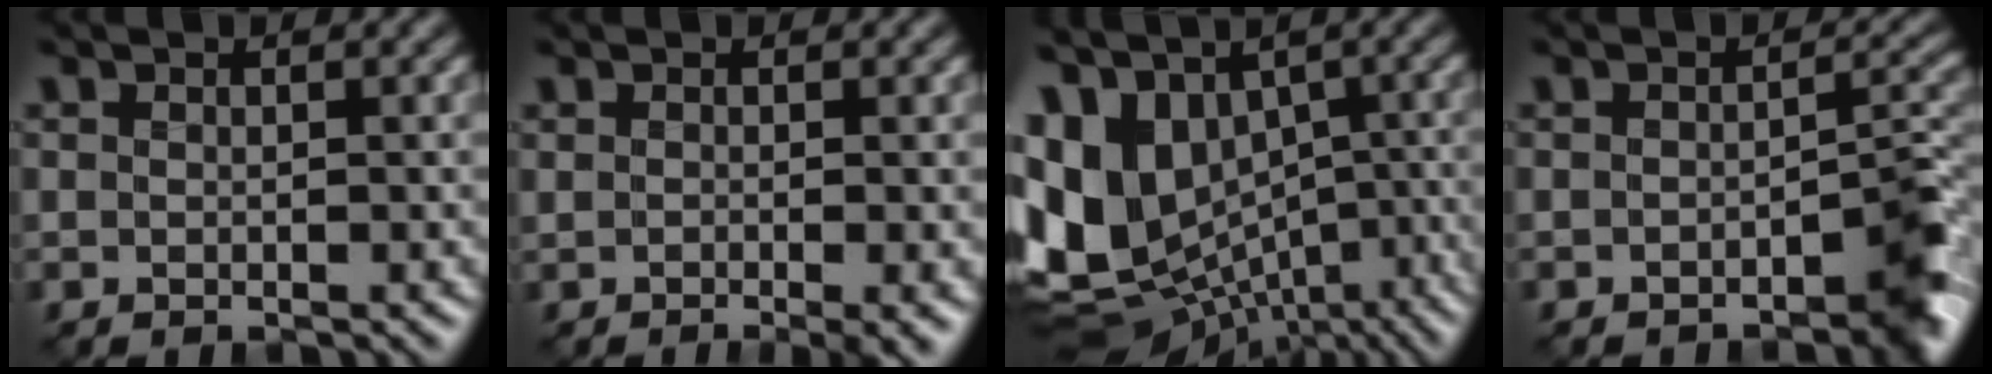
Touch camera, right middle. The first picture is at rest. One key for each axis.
{"total": 1.0, "fx": -0.2, "fy": 0.1, "fz": 0.9, "tx": -0.017, "ty": 0.001, "tz": -0.003}
{"total": 14.4, "fx": -0.5, "fy": 9.8, "fz": 10.6, "tx": -0.233, "ty": -0.010, "tz": 0.025}
{"total": 5.1, "fx": -3.0, "fy": 2.0, "fz": 3.7, "tx": -0.034, "ty": -0.003, "tz": -0.048}